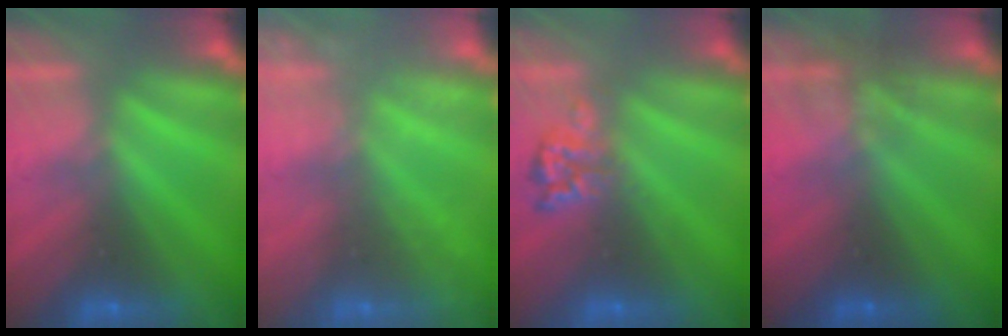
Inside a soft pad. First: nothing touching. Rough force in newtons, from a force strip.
{"total": 2.4}
{"total": 2.4}
{"total": 1.8}